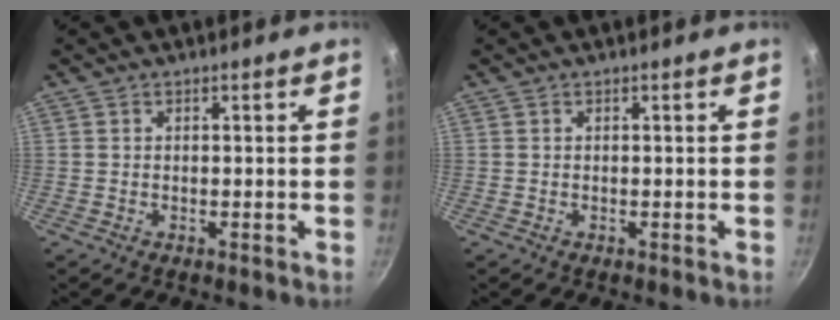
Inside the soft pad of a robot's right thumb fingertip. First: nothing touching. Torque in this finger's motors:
{"motor_torque": [0.00, 0.00, 0.10, 0.06, 0.00]}